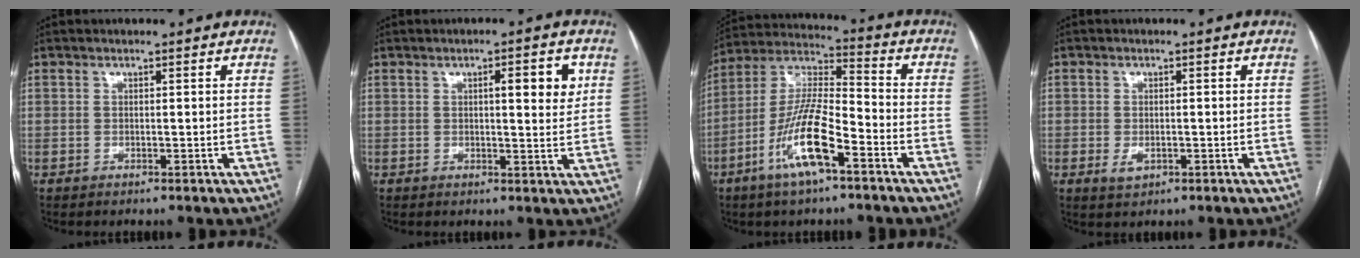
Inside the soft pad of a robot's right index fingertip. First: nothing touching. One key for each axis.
{"total": 5.2, "fx": 1.7, "fy": 1.0, "fz": 4.8, "tx": -0.067, "ty": 0.001, "tz": 0.021}
{"total": 13.6, "fx": -6.3, "fy": 2.6, "fz": 11.8, "tx": -0.241, "ty": -0.002, "tz": -0.119}
{"total": 2.4, "fx": -0.8, "fy": 1.6, "fz": 1.6, "tx": -0.026, "ty": 0.000, "tz": -0.006}